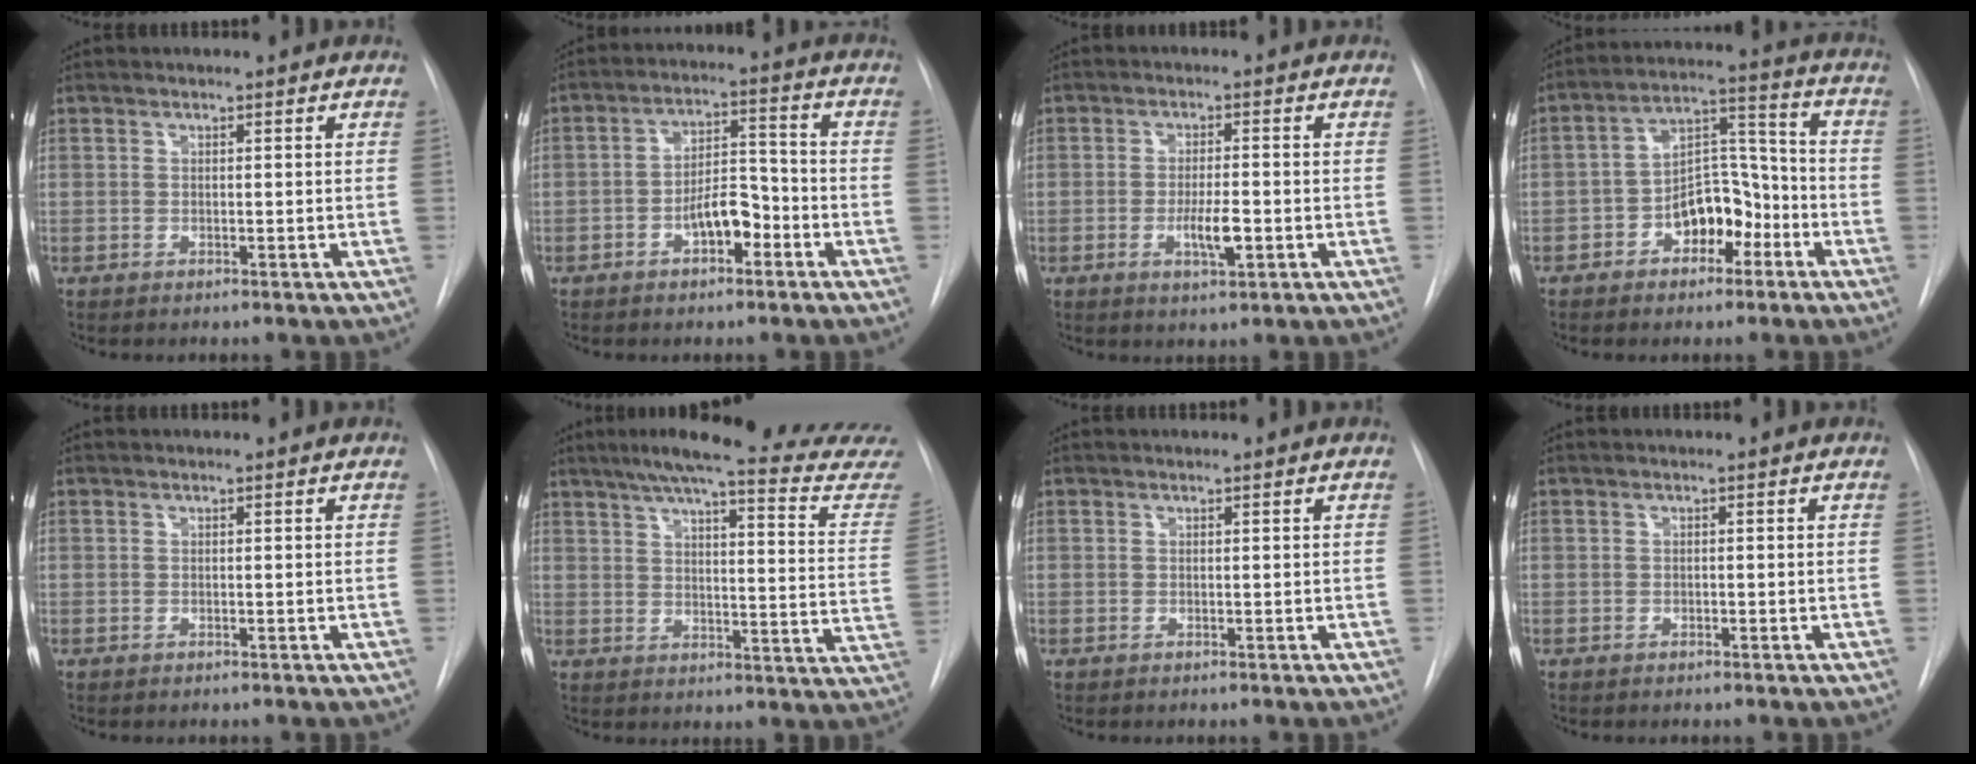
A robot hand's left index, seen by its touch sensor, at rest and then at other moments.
{"total": 6.9, "force": [-4.5, 2.5, 4.6], "torque": [-0.079, 0.016, -0.071]}
{"total": 4.8, "force": [-2.9, 0.7, 3.8], "torque": [-0.068, -0.007, -0.042]}
{"total": 10.0, "force": [-5.9, 5.1, 6.2], "torque": [-0.104, 0.031, -0.092]}
{"total": 0.0}
{"total": 23.5, "force": [21.3, 0.4, 9.9], "torque": [-0.135, -0.088, 0.245]}
{"total": 0.0}
{"total": 1.8, "force": [-1.7, -0.1, -0.2], "torque": [0.003, -0.004, -0.029]}